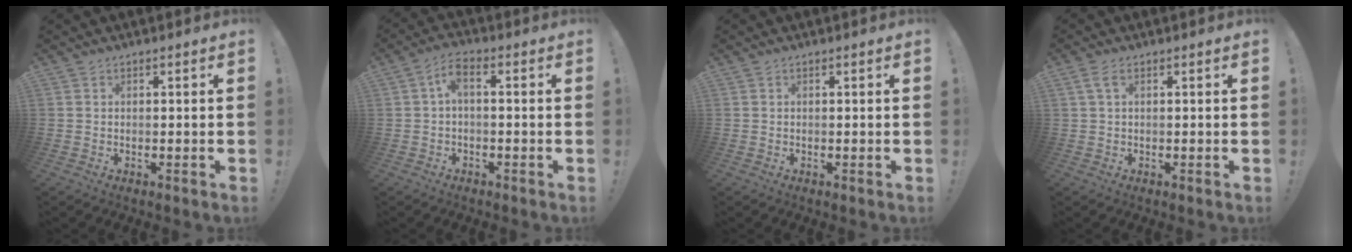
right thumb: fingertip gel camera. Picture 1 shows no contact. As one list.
[{"total": 4.7, "force": [-0.2, 1.4, 4.4], "torque": [-0.103, 0.000, -0.006]}, {"total": 0.0}, {"total": 2.5, "force": [0.8, 0.9, 2.2], "torque": [-0.049, 0.005, 0.017]}]